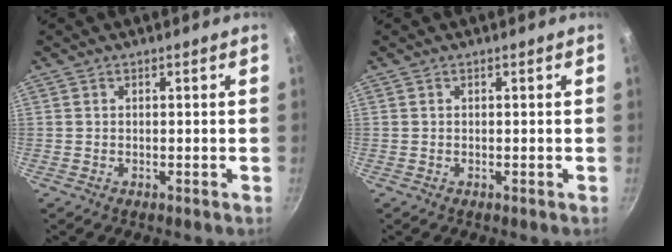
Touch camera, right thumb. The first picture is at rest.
{"total": 0.0}